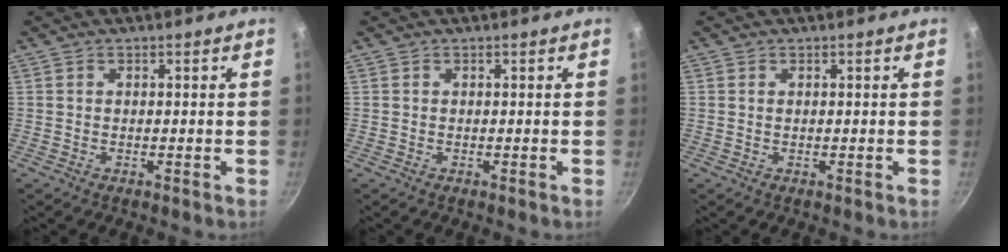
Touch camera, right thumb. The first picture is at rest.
{"total": 0.0}
{"total": 0.0}